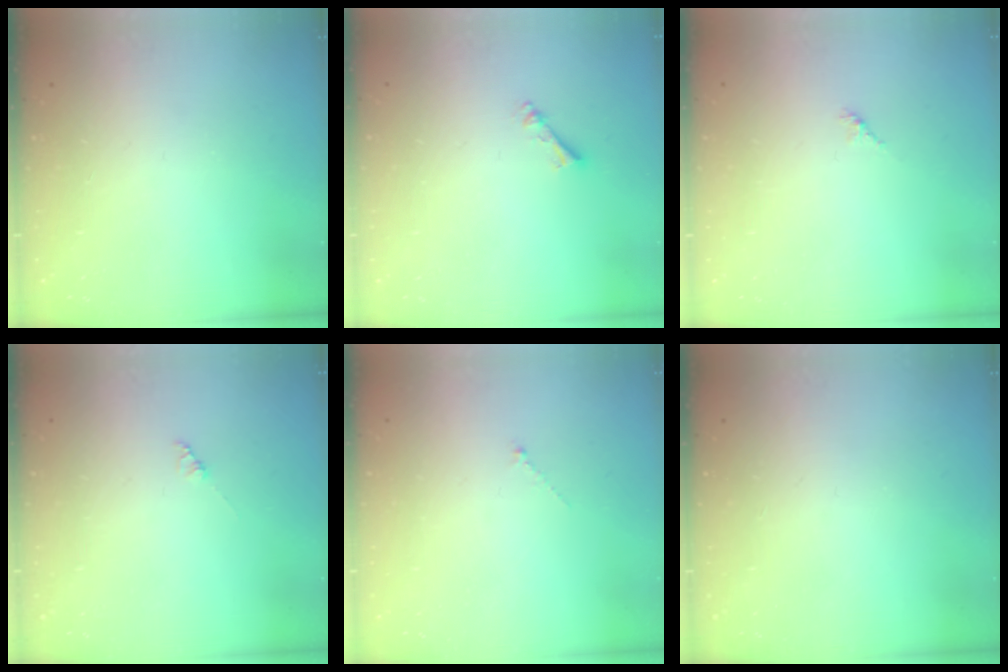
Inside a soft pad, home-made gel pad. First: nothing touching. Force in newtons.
{"total": 2.5, "press": 2.5, "slide": 0.4}
{"total": 1.7, "press": 1.6, "slide": 0.5}
{"total": 1.4, "press": 1.4, "slide": 0.2}
{"total": 0.0}
{"total": 0.0}